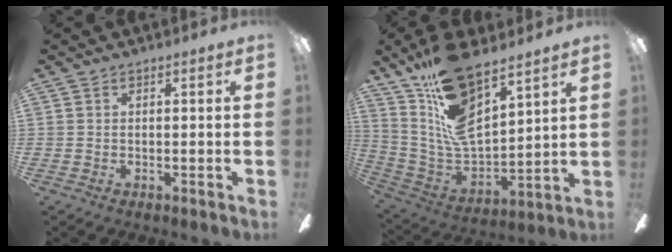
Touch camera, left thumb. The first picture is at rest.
{"total": 17.8, "force": [11.2, 7.5, 11.7], "torque": [-0.232, -0.071, 0.202]}